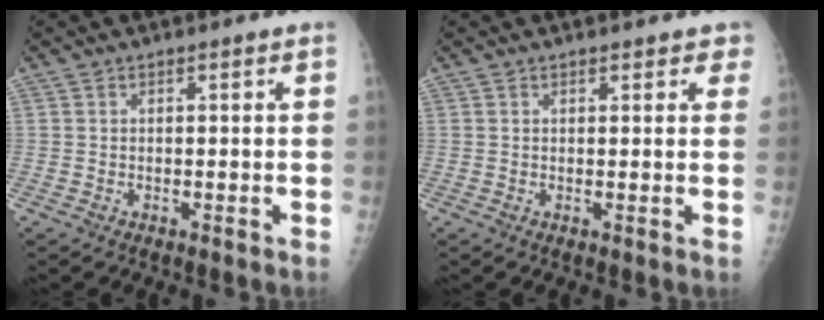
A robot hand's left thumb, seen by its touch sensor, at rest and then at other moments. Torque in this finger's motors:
{"motor_torque": [-0.11, -0.07, -0.14, -0.06, 0.02]}